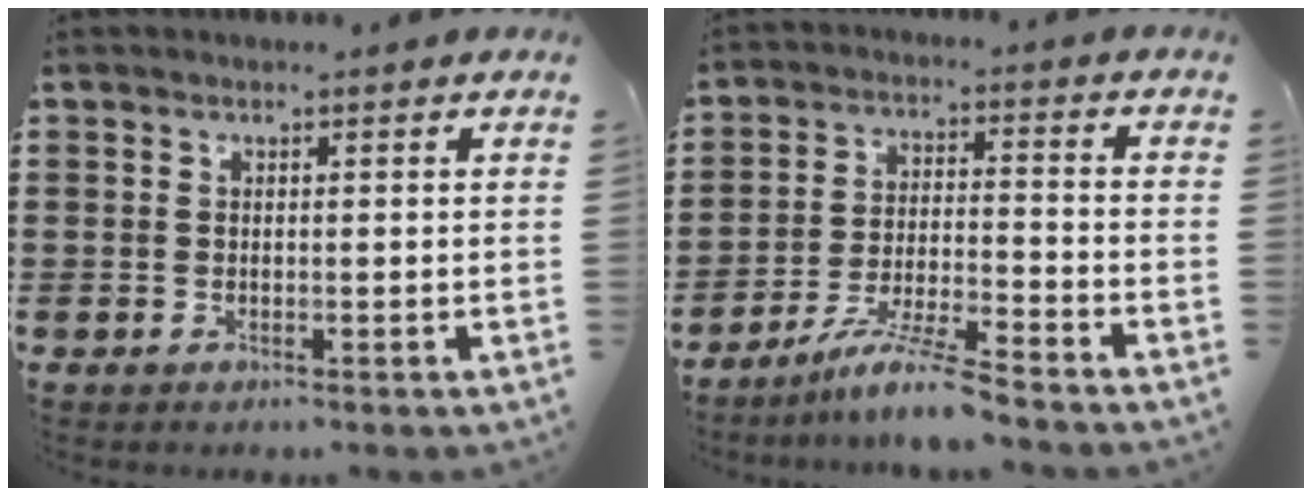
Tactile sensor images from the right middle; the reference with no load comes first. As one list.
[{"total": 7.4, "force": [-6.4, -0.3, 3.7], "torque": [-0.078, -0.013, -0.123]}]